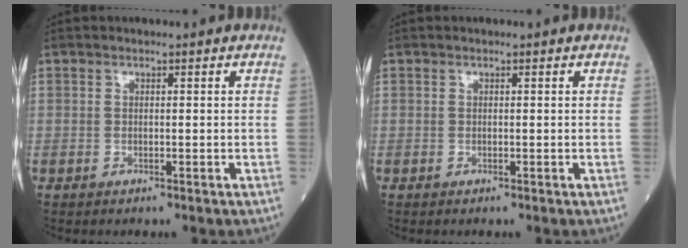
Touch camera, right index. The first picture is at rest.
{"total": 0.0}